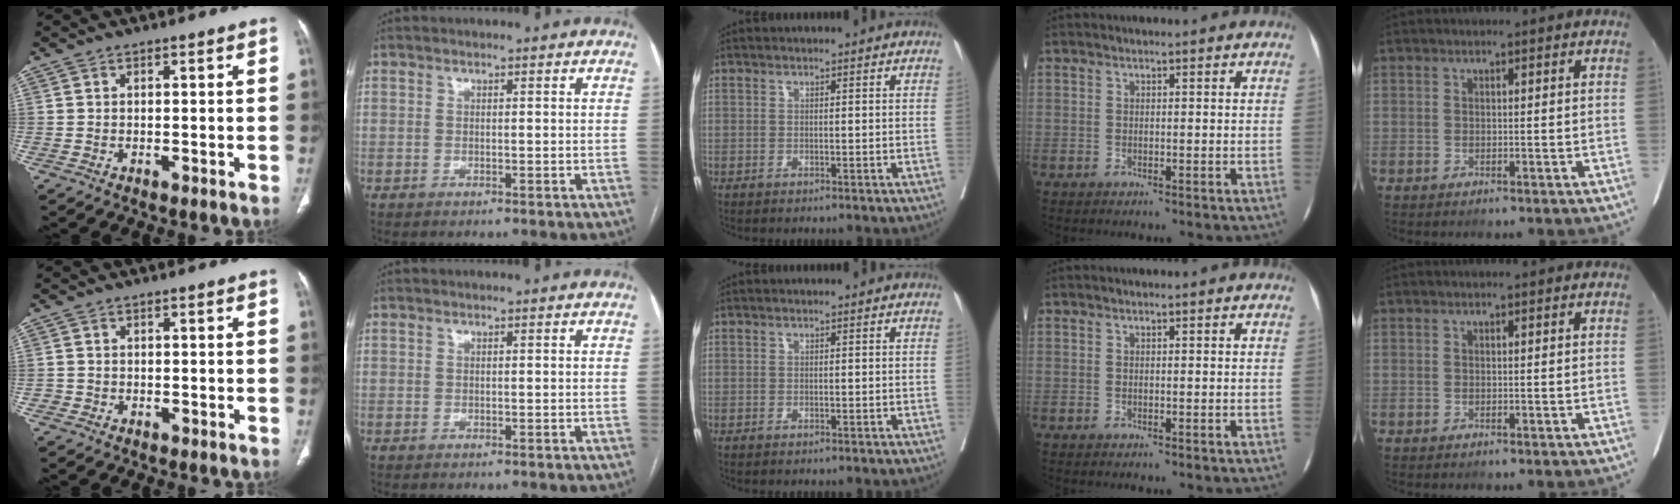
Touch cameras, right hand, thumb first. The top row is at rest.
{"thumb": {"total": 0.9, "force": [-0.3, 0.8, 0.0], "torque": [0.005, 0.006, -0.006]}}